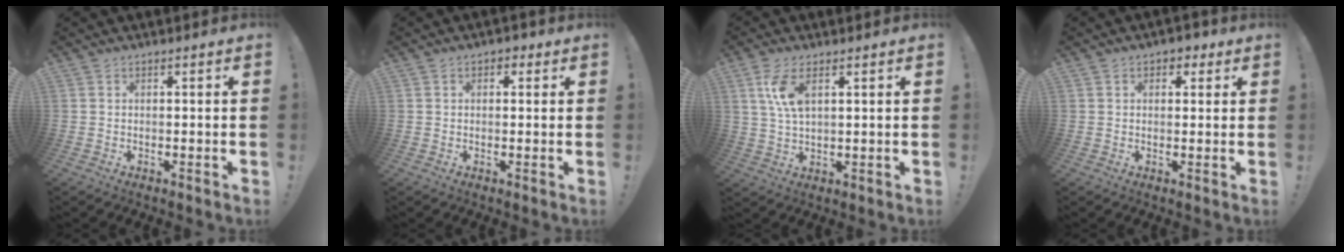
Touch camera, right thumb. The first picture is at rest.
{"total": 2.0, "force": [0.5, 1.6, 1.1], "torque": [-0.008, 0.001, 0.005]}
{"total": 7.7, "force": [3.1, 3.2, 6.2], "torque": [-0.122, -0.012, 0.051]}
{"total": 3.0, "force": [1.2, 2.4, 1.4], "torque": [-0.010, 0.001, 0.019]}